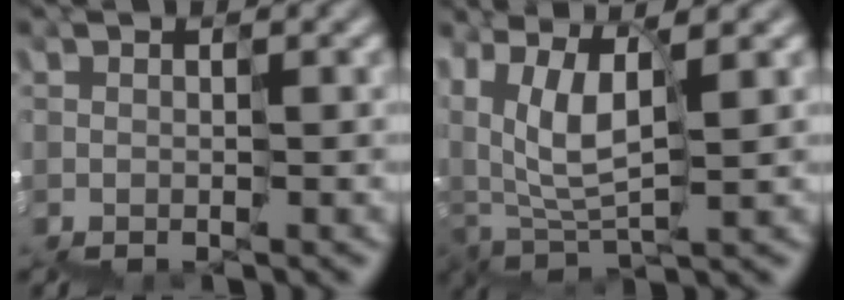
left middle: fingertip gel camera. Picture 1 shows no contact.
{"total": 3.8, "force": [2.7, 1.7, 2.0], "torque": [-0.060, 0.017, 0.050]}